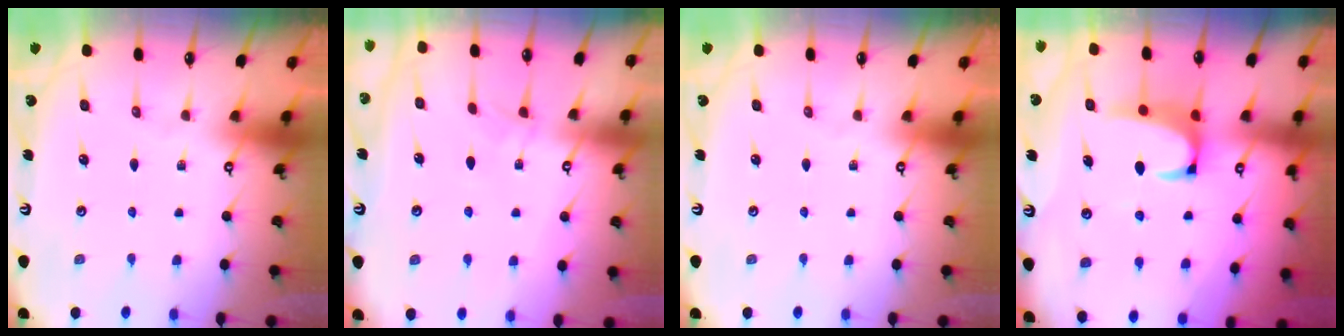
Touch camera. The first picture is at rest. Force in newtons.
{"total": 0.0}
{"total": 0.0}
{"total": 2.2, "press": 2.0, "slide": 1.0}